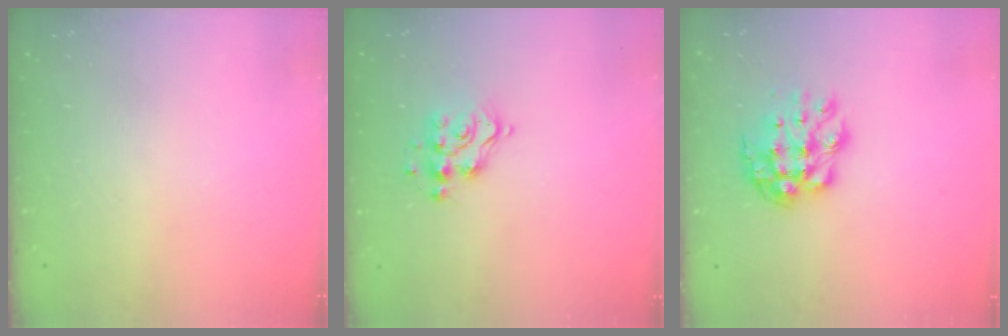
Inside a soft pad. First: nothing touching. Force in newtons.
{"total": 10.3, "press": 10.3, "slide": 0.4}
{"total": 9.4, "press": 9.4, "slide": 0.7}